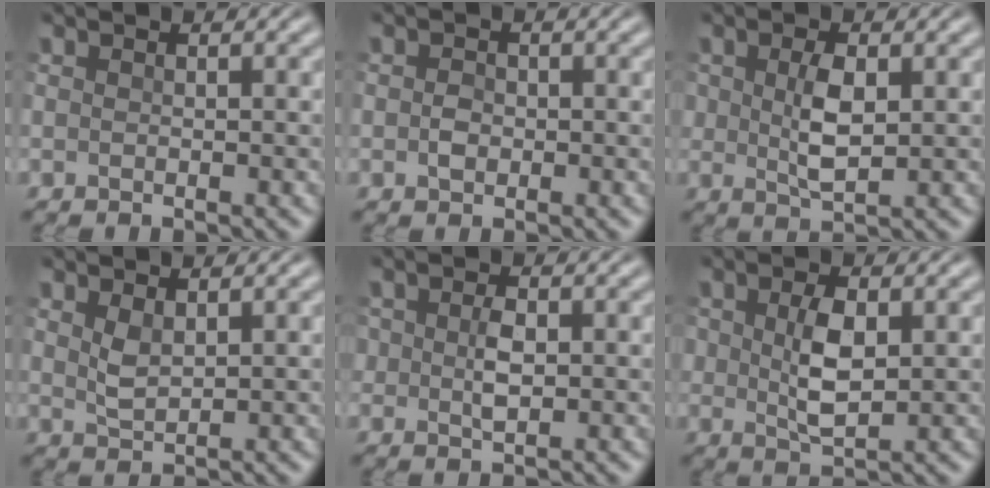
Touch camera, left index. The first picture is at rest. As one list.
[{"total": 1.4, "force": [-0.4, 1.0, 0.9], "torque": [-0.016, 0.000, -0.011]}, {"total": 3.2, "force": [0.2, 1.6, 2.8], "torque": [-0.061, -0.002, 0.009]}, {"total": 1.6, "force": [0.5, 0.8, 1.3], "torque": [-0.031, -0.002, 0.015]}, {"total": 2.1, "force": [-0.2, 1.3, 1.7], "torque": [-0.037, -0.001, -0.002]}, {"total": 3.7, "force": [0.3, 1.9, 3.1], "torque": [-0.067, -0.002, 0.010]}]